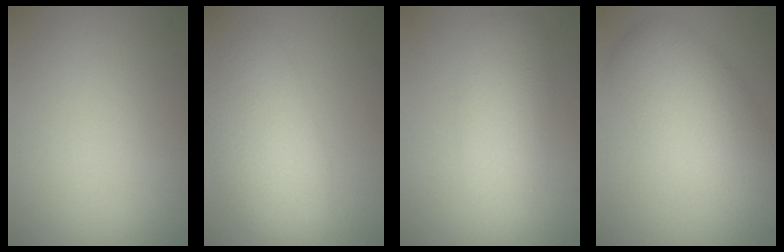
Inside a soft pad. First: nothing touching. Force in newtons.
{"total": 7.7, "press": 7.7, "slide": 0.4}
{"total": 4.1, "press": 4.1, "slide": 0.1}
{"total": 5.8, "press": 5.8, "slide": 0.1}